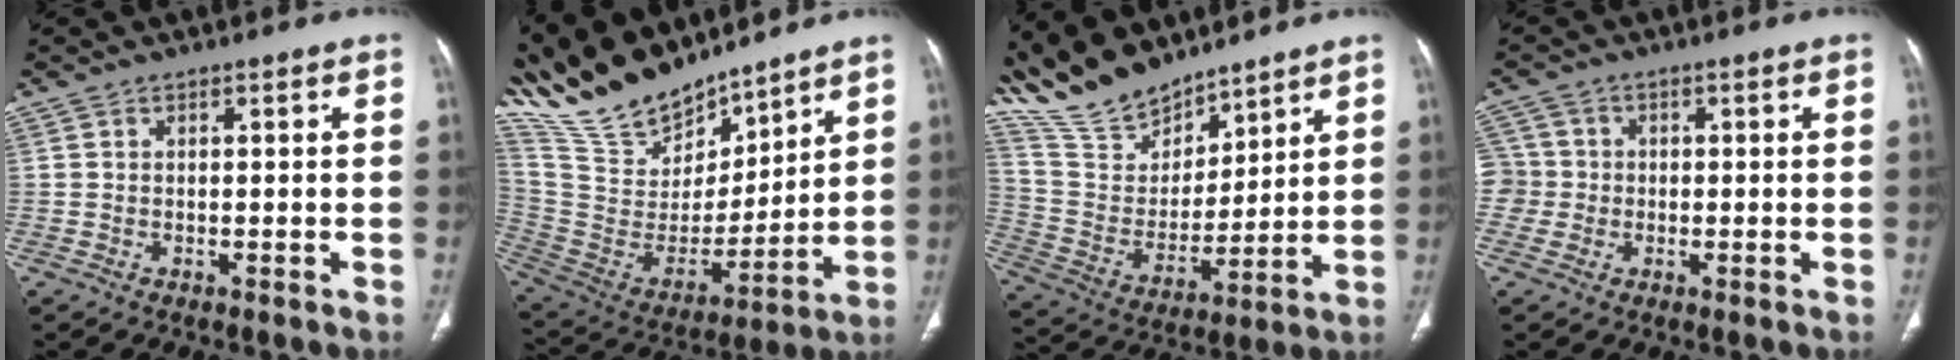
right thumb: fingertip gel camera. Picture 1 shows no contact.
{"total": 22.2, "force": [19.4, 7.7, 7.5], "torque": [-0.113, -0.085, 0.371]}
{"total": 16.9, "force": [15.0, 6.2, 4.9], "torque": [-0.068, -0.068, 0.298]}
{"total": 5.6, "force": [-0.6, 5.5, 1.1], "torque": [-0.010, 0.014, -0.016]}